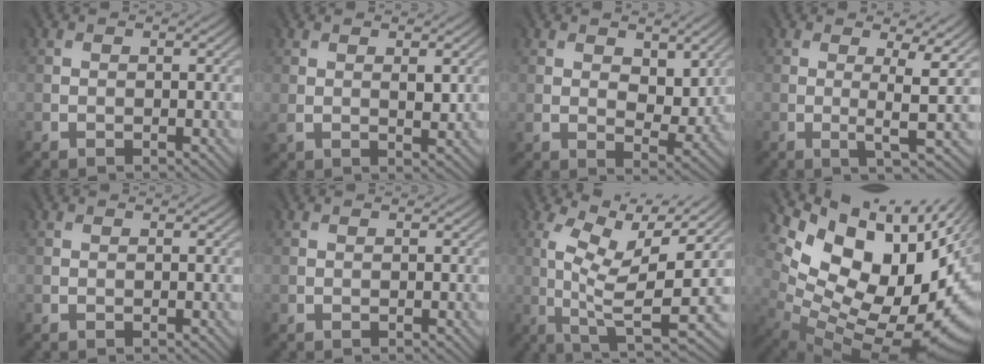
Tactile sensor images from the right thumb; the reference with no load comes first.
{"total": 2.9, "force": [1.0, 1.3, 2.3], "torque": [-0.053, -0.004, 0.022]}
{"total": 6.4, "force": [2.4, 3.9, 4.4], "torque": [-0.083, -0.011, 0.044]}
{"total": 4.2, "force": [0.6, 0.4, 4.2], "torque": [-0.071, -0.002, 0.011]}
{"total": 0.0}
{"total": 0.0}
{"total": 9.3, "force": [2.5, 2.2, 8.7], "torque": [-0.163, 0.004, 0.055]}
{"total": 15.7, "force": [3.4, 9.6, 12.0], "torque": [-0.143, -0.026, 0.108]}